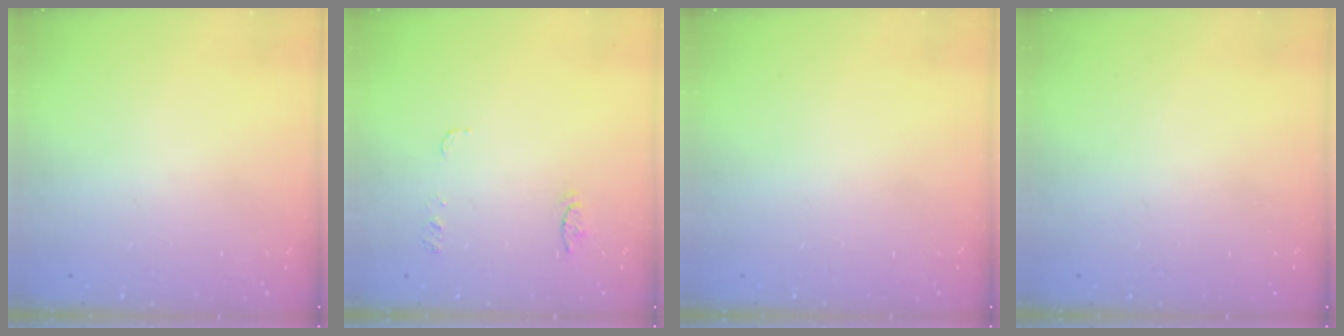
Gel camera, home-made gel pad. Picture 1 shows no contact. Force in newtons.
{"total": 6.9, "press": 6.9, "slide": 0.5}
{"total": 0.0}
{"total": 0.0}